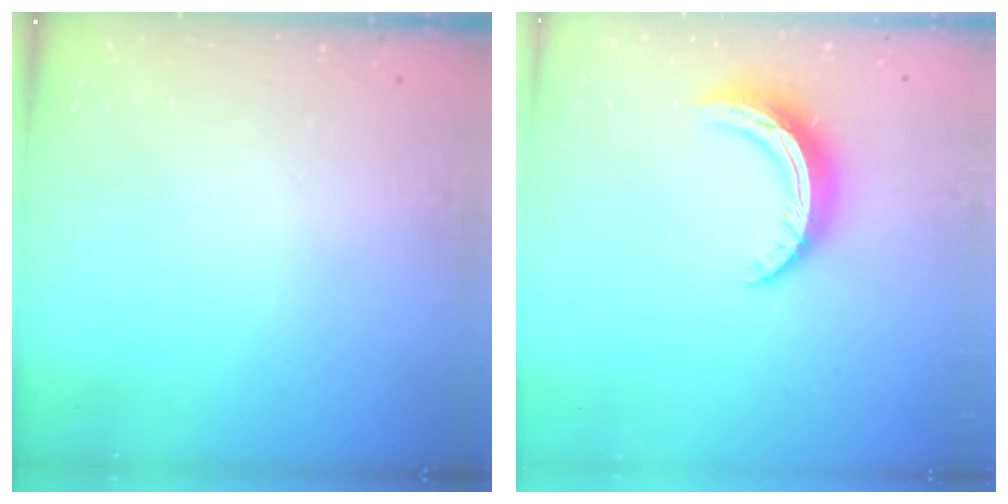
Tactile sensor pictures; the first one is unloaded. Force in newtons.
{"total": 10.4, "press": 10.3, "slide": 0.5}